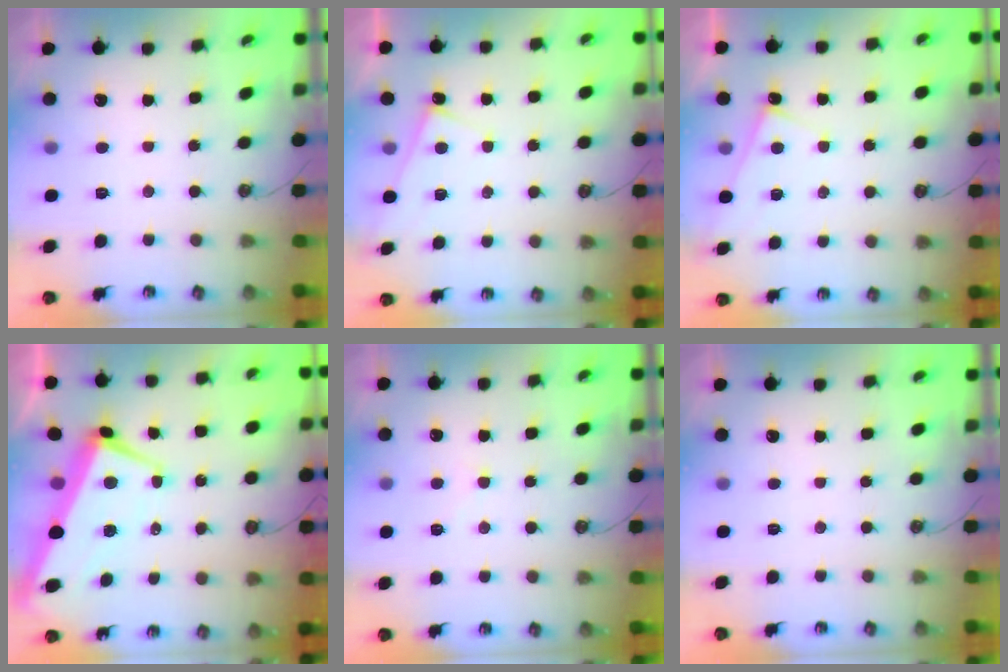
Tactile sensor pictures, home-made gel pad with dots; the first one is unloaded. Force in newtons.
{"total": 1.3, "press": 1.3, "slide": 0.3}
{"total": 1.3, "press": 1.3, "slide": 0.3}
{"total": 1.7, "press": 1.1, "slide": 1.3}
{"total": 0.9, "press": 0.5, "slide": 0.7}
{"total": 0.0}